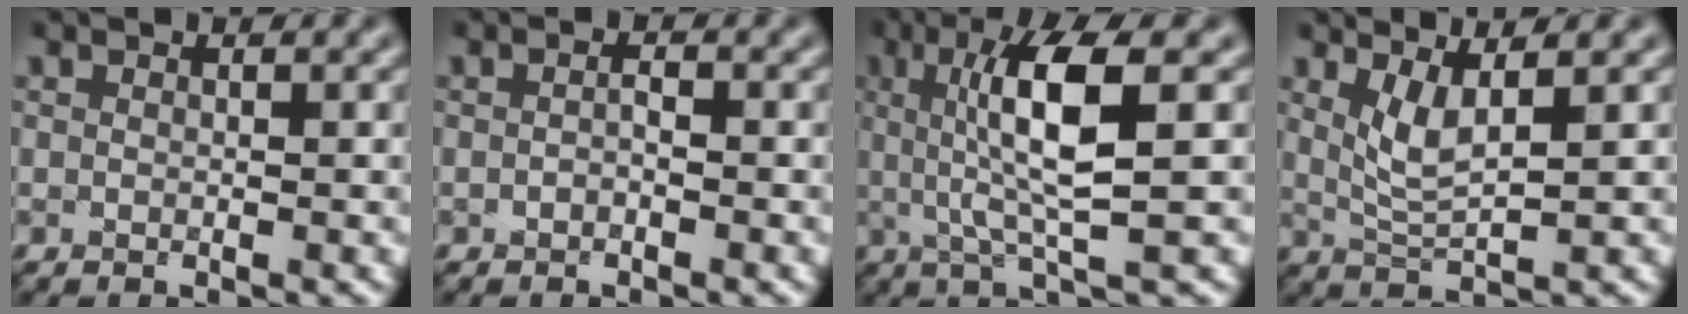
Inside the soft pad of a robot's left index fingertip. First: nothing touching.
{"total": 0.7, "force": [-0.3, 0.3, 0.6], "torque": [-0.012, 0.001, -0.006]}
{"total": 7.0, "force": [1.2, 1.3, 6.8], "torque": [-0.125, 0.004, 0.023]}
{"total": 2.9, "force": [1.3, 0.7, 2.4], "torque": [-0.050, -0.009, 0.031]}